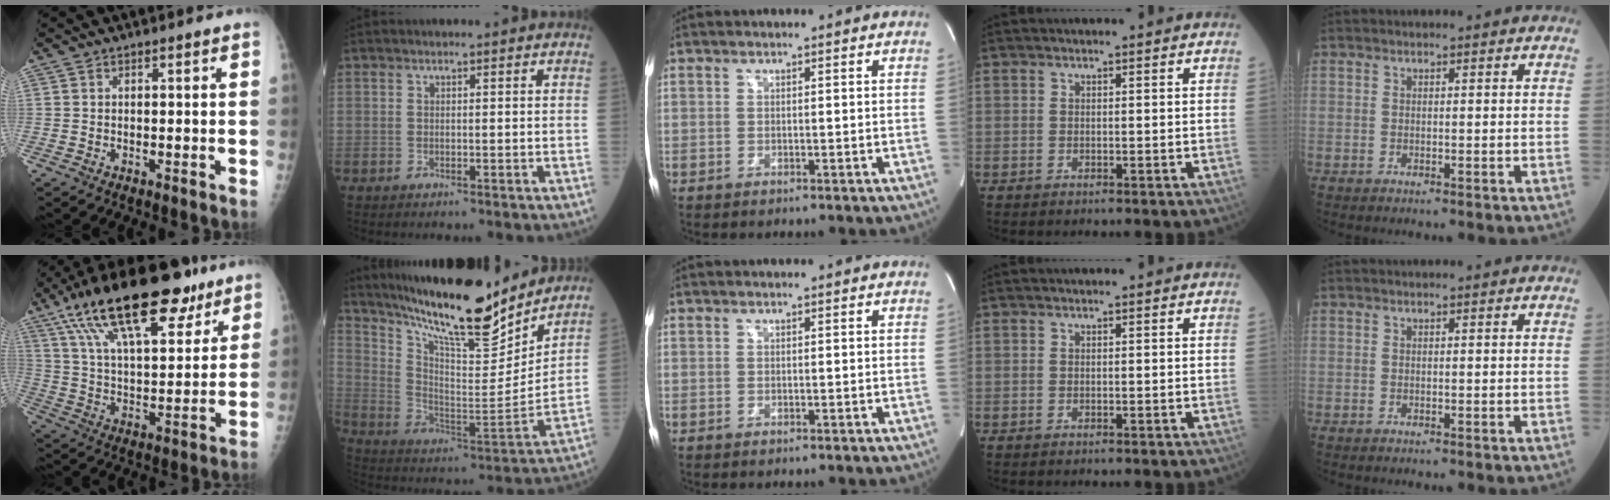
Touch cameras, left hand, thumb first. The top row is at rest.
{"thumb": {"total": 24.7, "force": [15.2, 9.8, 16.8], "torque": [-0.255, -0.025, 0.255]}, "index": {"total": 20.9, "force": [17.8, 2.8, 10.5], "torque": [-0.187, -0.019, 0.295]}}